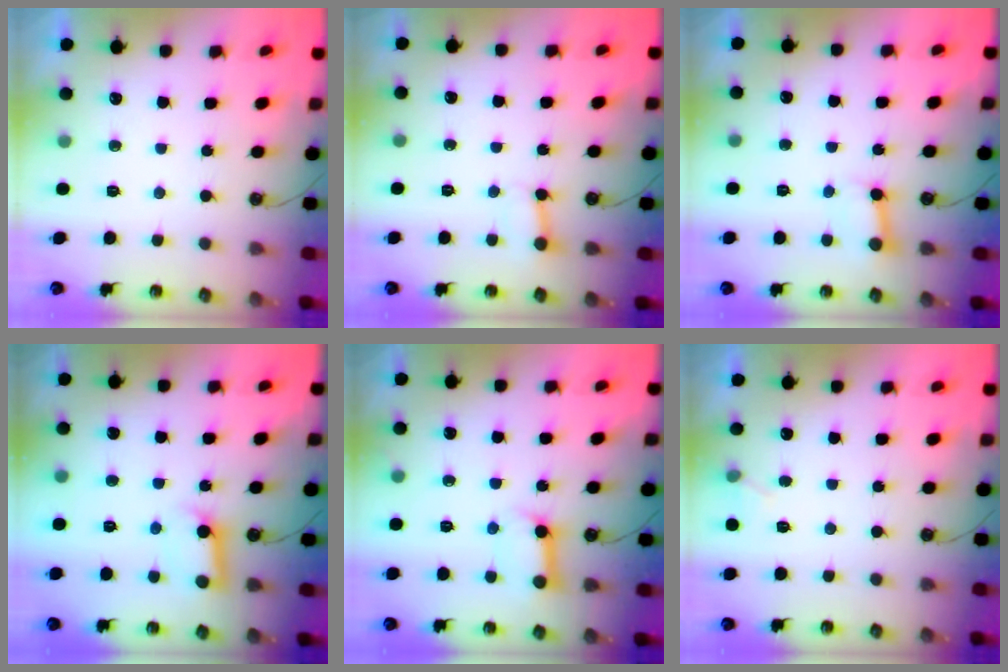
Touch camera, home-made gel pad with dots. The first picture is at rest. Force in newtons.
{"total": 2.9, "press": 2.9, "slide": 0.4}
{"total": 3.9, "press": 3.8, "slide": 0.5}
{"total": 9.8, "press": 9.8, "slide": 1.2}
{"total": 10.3, "press": 10.2, "slide": 1.1}
{"total": 4.6, "press": 4.6, "slide": 0.6}